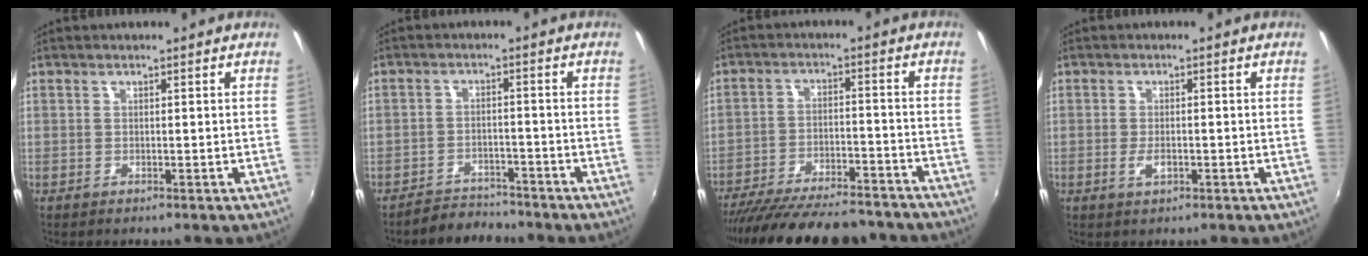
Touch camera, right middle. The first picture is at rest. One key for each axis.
{"total": 4.1, "fx": -3.9, "fy": 1.2, "fz": -0.1, "tx": -0.011, "ty": 0.010, "tz": -0.063}
{"total": 22.1, "fx": -19.3, "fy": 4.9, "fz": 9.5, "tx": -0.183, "ty": -0.030, "tz": -0.271}
{"total": 1.9, "fx": -0.3, "fy": 0.7, "fz": 1.8, "tx": -0.032, "ty": -0.005, "tz": -0.007}